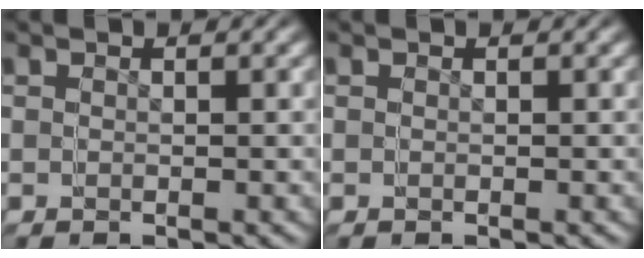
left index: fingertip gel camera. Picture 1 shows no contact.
{"total": 0.0}